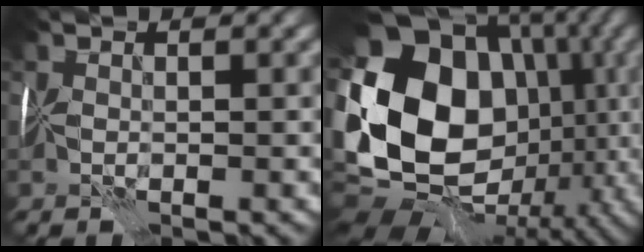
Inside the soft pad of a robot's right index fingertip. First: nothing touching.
{"total": 17.6, "force": [-0.3, 13.3, 11.4], "torque": [-0.222, -0.003, 0.023]}